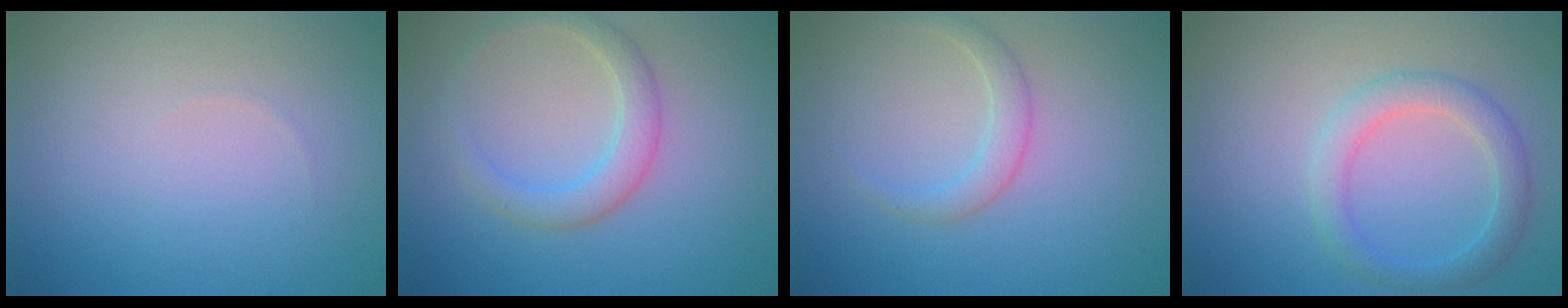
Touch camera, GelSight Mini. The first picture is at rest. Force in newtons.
{"total": 3.0, "press": 3.0, "slide": 0.1}
{"total": 1.9, "press": 1.9, "slide": 0.1}
{"total": 3.0, "press": 3.0, "slide": 0.2}